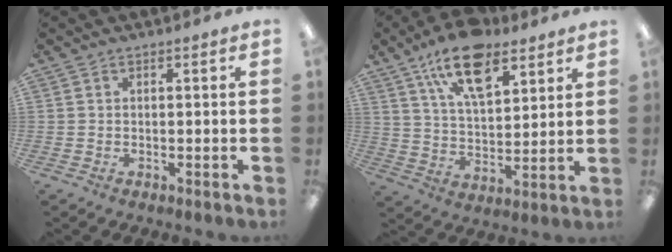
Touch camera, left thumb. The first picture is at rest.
{"total": 15.7, "force": [10.1, 7.4, 9.6], "torque": [-0.156, -0.041, 0.176]}